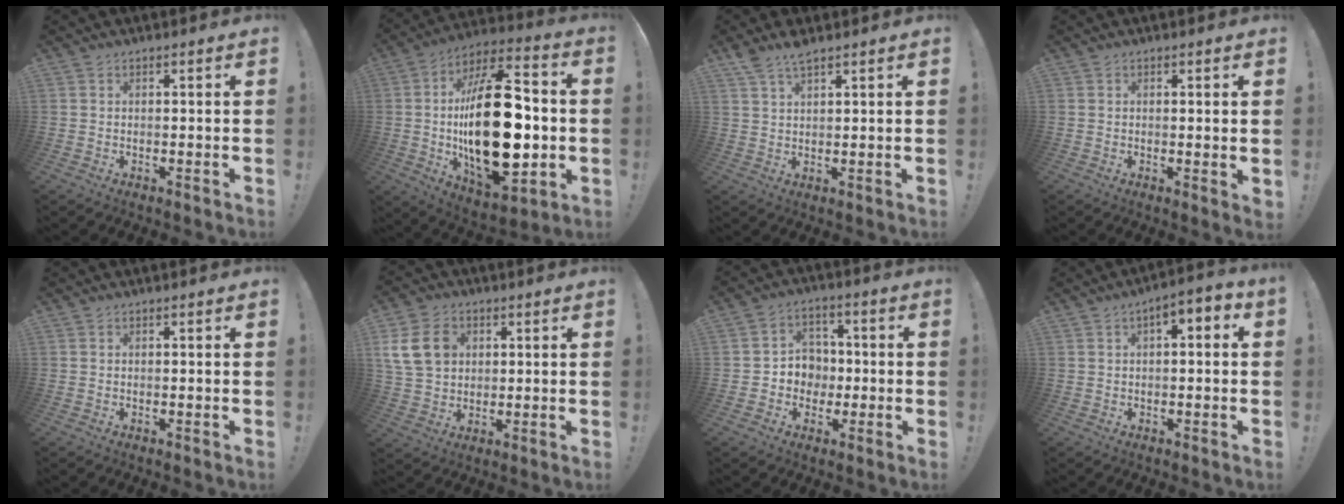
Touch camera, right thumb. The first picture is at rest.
{"total": 32.7, "force": [-1.8, 16.5, 28.2], "torque": [-0.501, 0.008, -0.017]}
{"total": 4.8, "force": [3.8, 1.3, 2.6], "torque": [-0.049, -0.018, 0.069]}
{"total": 1.3, "force": [0.6, -0.3, 1.1], "torque": [-0.010, -0.006, 0.008]}
{"total": 0.0}
{"total": 13.3, "force": [4.0, 10.4, 7.3], "torque": [-0.137, -0.008, 0.083]}
{"total": 7.8, "force": [-1.2, 7.4, 2.1], "torque": [-0.032, 0.012, -0.018]}
{"total": 3.9, "force": [-0.1, 1.7, 3.5], "torque": [-0.051, 0.000, -0.003]}